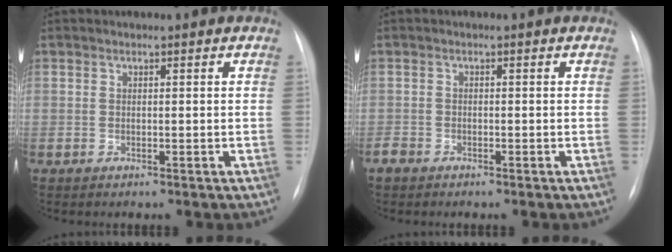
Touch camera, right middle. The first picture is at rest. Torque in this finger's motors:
{"motor_torque": [0.37, -0.35, 0.05, 0.02]}